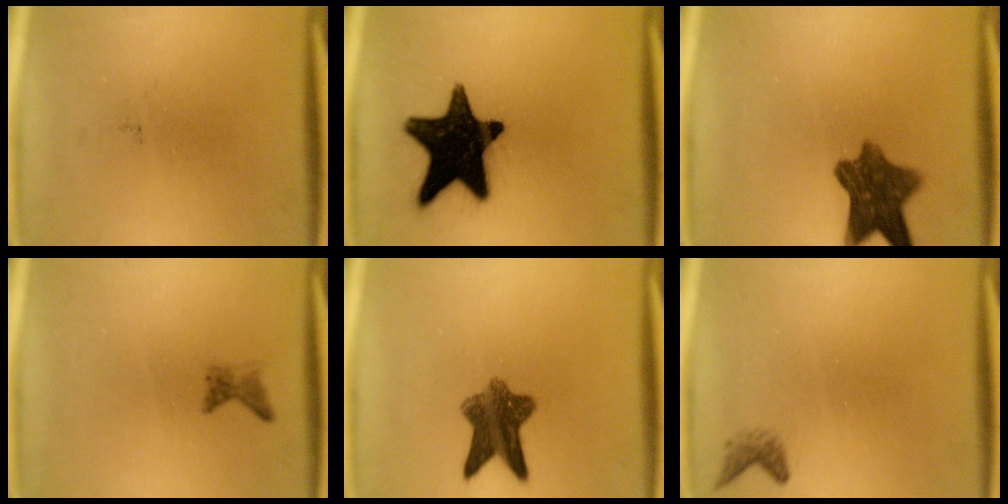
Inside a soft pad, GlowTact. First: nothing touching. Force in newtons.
{"total": 18.6}
{"total": 9.1}
{"total": 1.2}
{"total": 7.9}
{"total": 1.3}